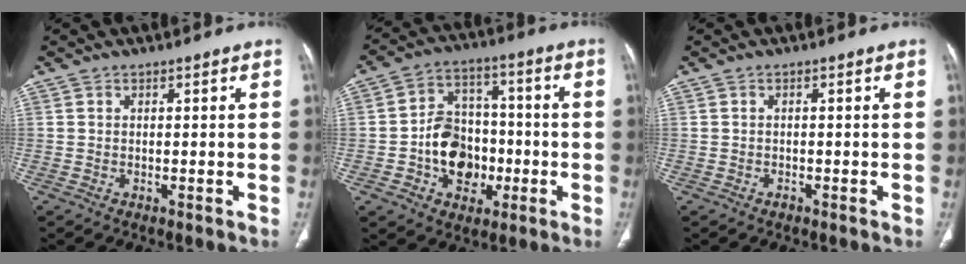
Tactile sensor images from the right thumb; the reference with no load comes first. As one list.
[{"total": 13.2, "force": [-3.0, 10.3, 7.7], "torque": [-0.076, 0.035, -0.049]}, {"total": 0.8, "force": [-0.5, 0.5, 0.3], "torque": [-0.005, 0.003, -0.008]}]